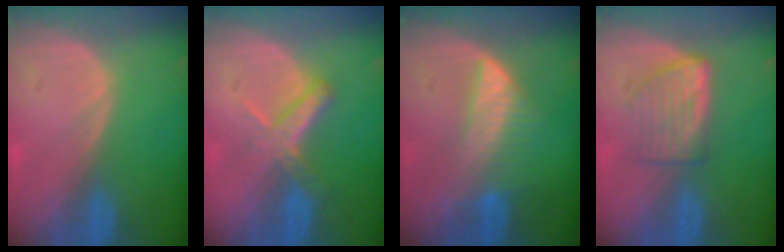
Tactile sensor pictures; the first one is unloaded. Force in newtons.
{"total": 5.5, "press": 4.9, "slide": 2.6}
{"total": 6.5, "press": 5.8, "slide": 2.9}
{"total": 5.9, "press": 5.3, "slide": 2.6}